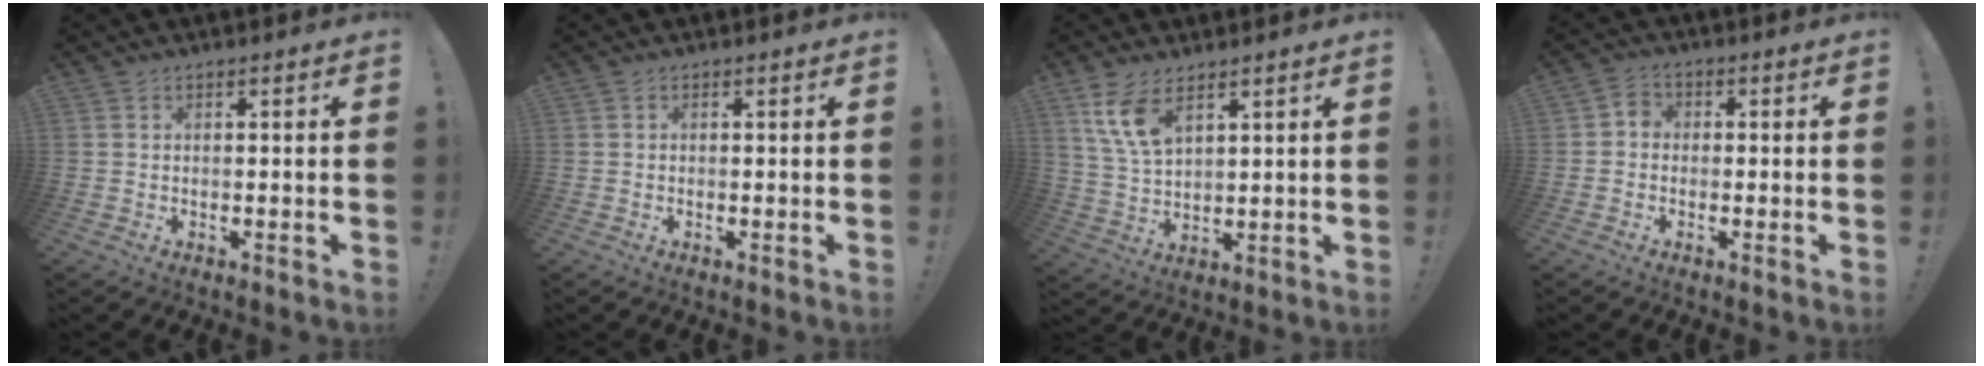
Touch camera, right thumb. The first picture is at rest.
{"total": 0.0}
{"total": 9.5, "force": [6.0, 4.2, 6.1], "torque": [-0.121, -0.023, 0.113]}
{"total": 3.1, "force": [-1.2, 2.3, 1.6], "torque": [-0.026, 0.014, -0.021]}